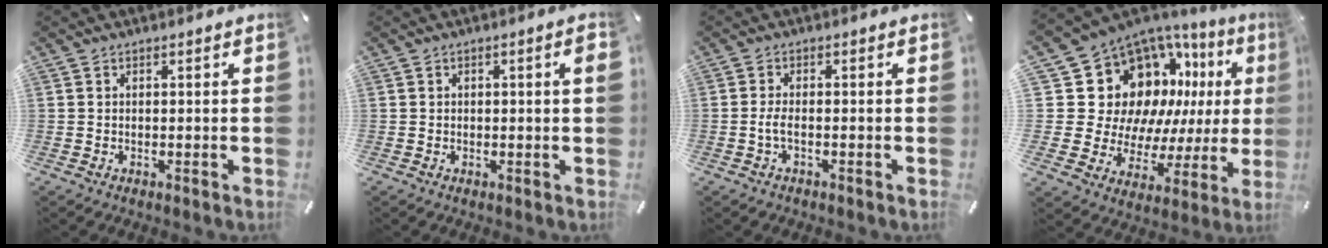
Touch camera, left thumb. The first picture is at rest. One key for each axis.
{"total": 1.8, "fx": 0.1, "fy": 0.4, "fz": 1.7, "tx": -0.022, "ty": -0.004, "tz": -0.002}
{"total": 2.7, "fx": -0.9, "fy": 0.9, "fz": 2.4, "tx": -0.056, "ty": -0.001, "tz": -0.020}
{"total": 19.5, "fx": 8.2, "fy": 14.6, "fz": 10.0, "tx": -0.144, "ty": -0.081, "tz": 0.179}